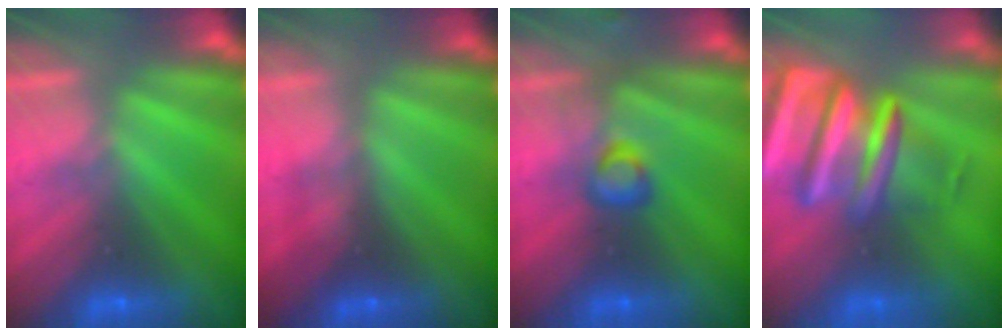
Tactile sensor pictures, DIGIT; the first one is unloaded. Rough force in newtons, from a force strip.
{"total": 2.0}
{"total": 2.7}
{"total": 8.7}